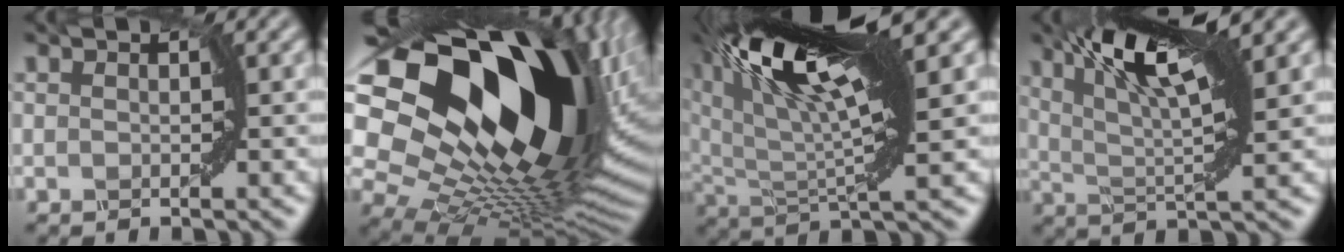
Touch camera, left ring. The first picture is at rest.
{"total": 22.4, "force": [6.0, 12.9, 17.3], "torque": [-0.328, 0.011, 0.120]}
{"total": 14.4, "force": [7.6, 3.7, 11.6], "torque": [-0.213, 0.021, 0.128]}
{"total": 9.2, "force": [4.9, 1.8, 7.6], "torque": [-0.131, 0.013, 0.086]}